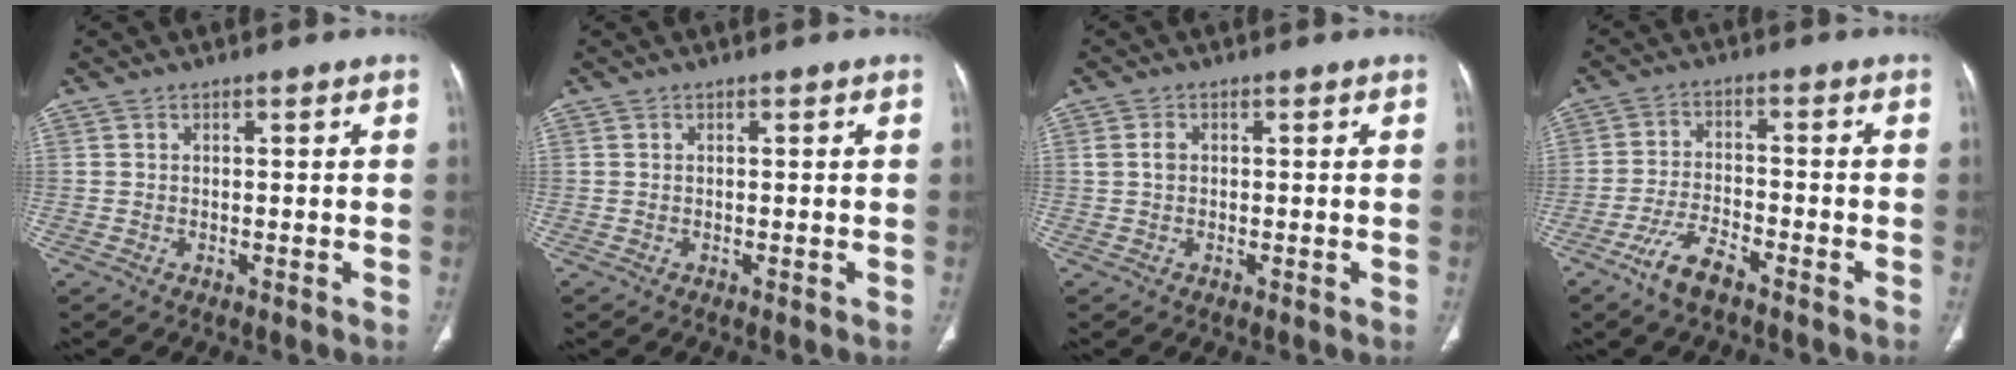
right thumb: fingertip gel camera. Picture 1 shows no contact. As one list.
[{"total": 0.0}, {"total": 1.6, "force": [0.0, 1.2, 1.0], "torque": [-0.017, 0.003, -0.001]}, {"total": 6.9, "force": [-4.8, 2.3, 4.4], "torque": [-0.094, 0.020, -0.093]}]